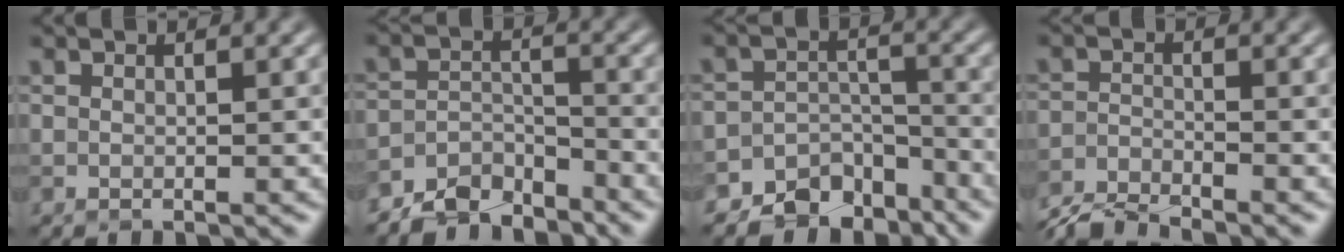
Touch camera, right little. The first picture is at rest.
{"total": 4.9, "force": [-4.5, 1.6, 1.0], "torque": [-0.011, 0.000, -0.085]}
{"total": 5.6, "force": [-4.7, 2.9, 1.1], "torque": [-0.005, -0.009, -0.075]}
{"total": 3.8, "force": [-3.7, 0.4, 0.9], "torque": [-0.019, -0.006, -0.081]}